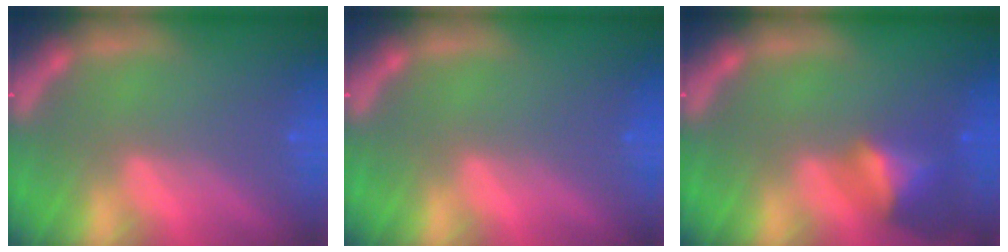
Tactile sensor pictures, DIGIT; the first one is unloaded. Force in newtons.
{"total": 0.0}
{"total": 4.5}